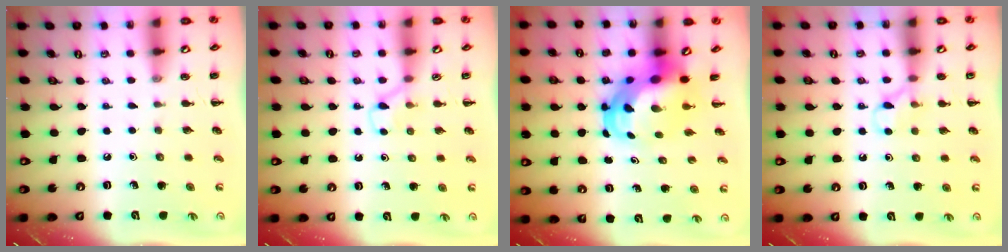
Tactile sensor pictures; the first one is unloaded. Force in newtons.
{"total": 3.7, "press": 3.5, "slide": 1.2}
{"total": 7.2, "press": 6.9, "slide": 1.9}
{"total": 5.6, "press": 5.3, "slide": 1.8}